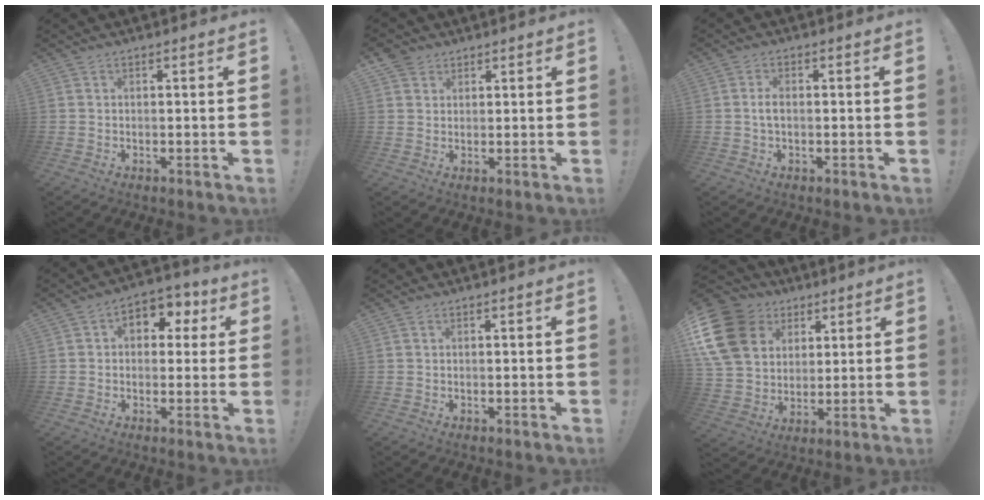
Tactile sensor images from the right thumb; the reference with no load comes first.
{"total": 3.6, "force": [2.5, 2.5, 0.5], "torque": [-0.007, -0.012, 0.046]}
{"total": 2.4, "force": [-0.2, 1.0, 2.2], "torque": [-0.043, 0.006, -0.003]}
{"total": 7.2, "force": [1.6, 5.8, 4.0], "torque": [-0.038, -0.002, 0.031]}
{"total": 0.0}
{"total": 18.4, "force": [6.5, 14.2, 9.8], "torque": [-0.170, -0.025, 0.130]}